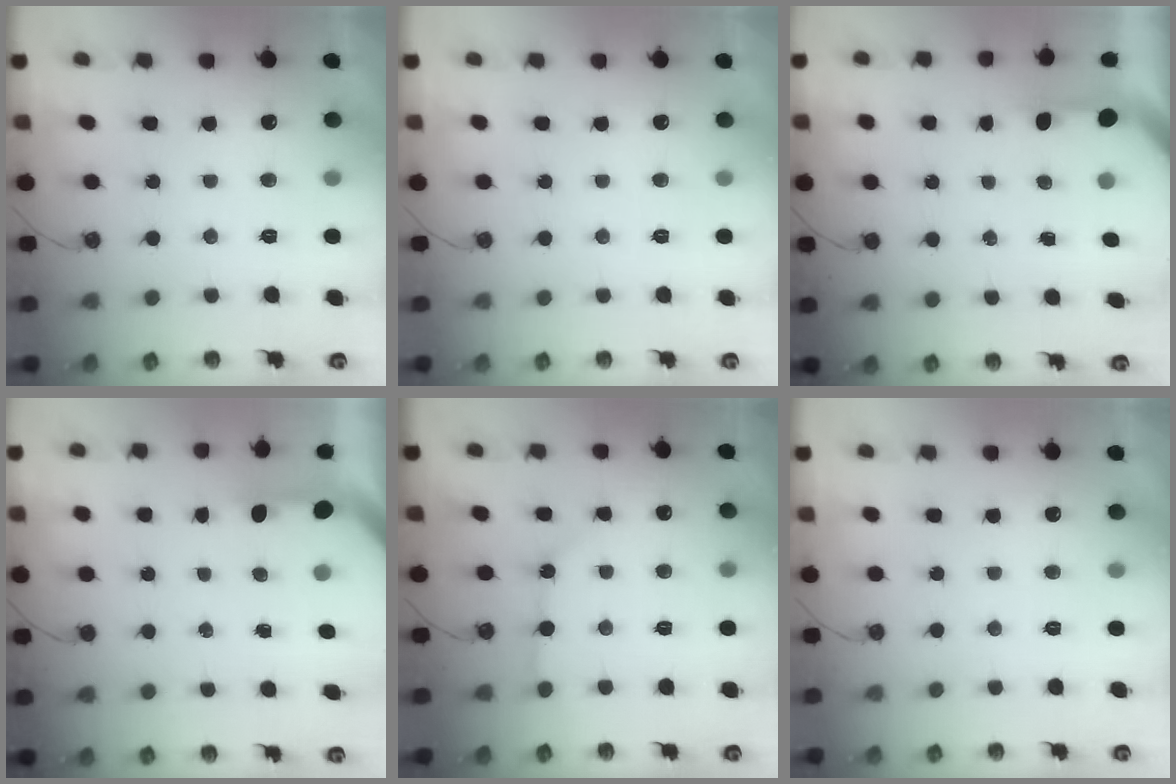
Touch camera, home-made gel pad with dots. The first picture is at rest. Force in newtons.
{"total": 0.0}
{"total": 3.2, "press": 3.2, "slide": 0.2}
{"total": 3.5, "press": 3.5, "slide": 0.4}
{"total": 2.9, "press": 2.8, "slide": 0.4}
{"total": 0.0}